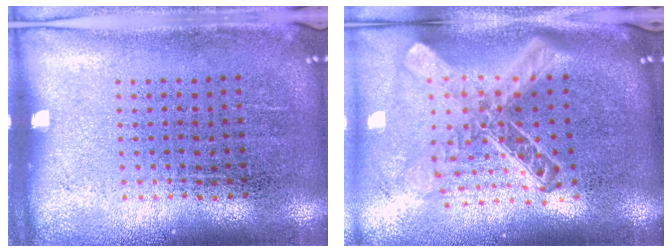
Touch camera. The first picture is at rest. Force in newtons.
{"total": 2.6, "press": 1.9, "slide": 1.8}